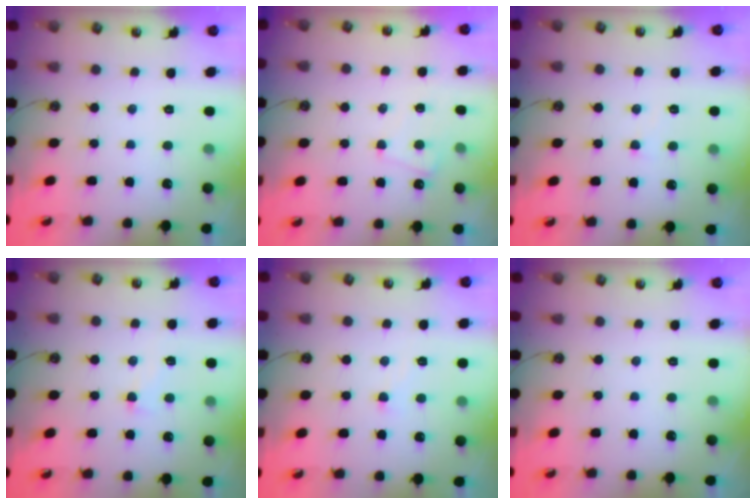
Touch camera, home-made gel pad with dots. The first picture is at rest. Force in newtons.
{"total": 0.5, "press": 0.1, "slide": 0.5}
{"total": 4.9, "press": 4.9, "slide": 0.4}
{"total": 1.3, "press": 0.3, "slide": 1.3}
{"total": 2.6, "press": 2.5, "slide": 0.6}
{"total": 0.0}